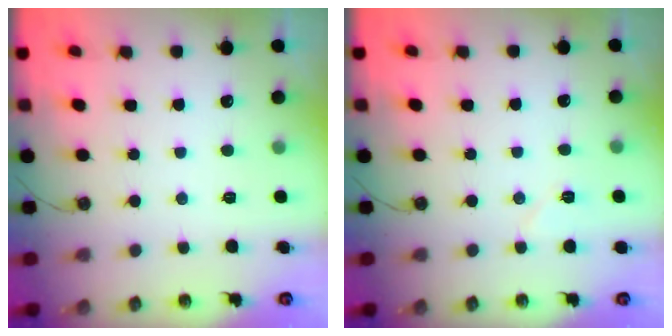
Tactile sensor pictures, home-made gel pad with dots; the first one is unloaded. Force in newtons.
{"total": 5.8, "press": 5.5, "slide": 2.1}